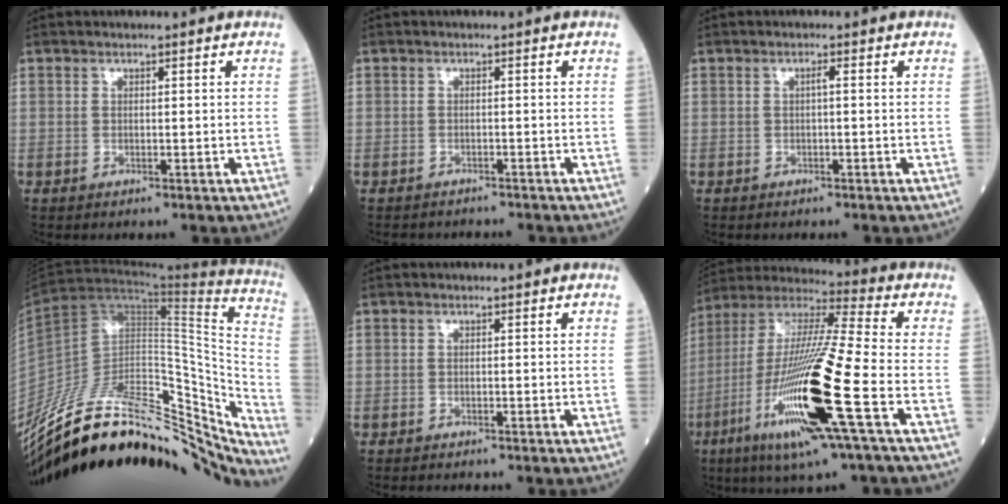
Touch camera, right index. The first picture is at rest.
{"total": 5.3, "force": [-4.6, 2.4, 0.9], "torque": [-0.017, 0.002, -0.062]}
{"total": 1.3, "force": [-0.1, 0.5, 1.2], "torque": [-0.030, 0.001, -0.003]}
{"total": 36.4, "force": [-29.0, 10.9, 19.1], "torque": [-0.280, -0.015, -0.430]}
{"total": 2.2, "force": [-1.8, 0.9, 0.9], "torque": [-0.024, -0.006, -0.023]}
{"total": 24.9, "force": [-8.5, 1.7, 23.3], "torque": [-0.498, -0.045, -0.162]}